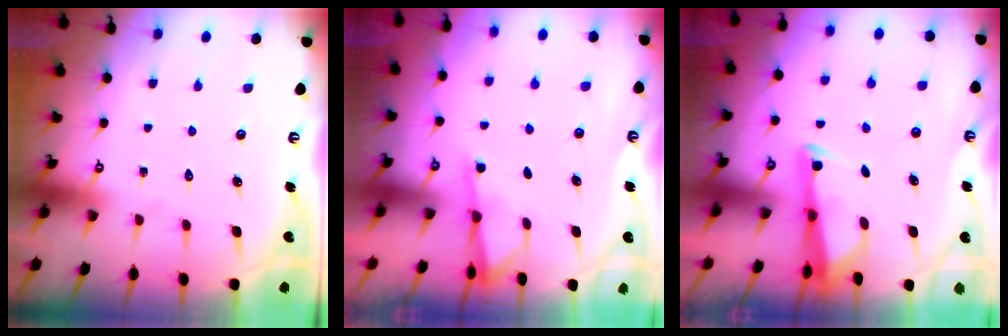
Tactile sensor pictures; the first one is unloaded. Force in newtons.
{"total": 1.8, "press": 1.7, "slide": 0.4}
{"total": 2.8, "press": 2.8, "slide": 0.6}